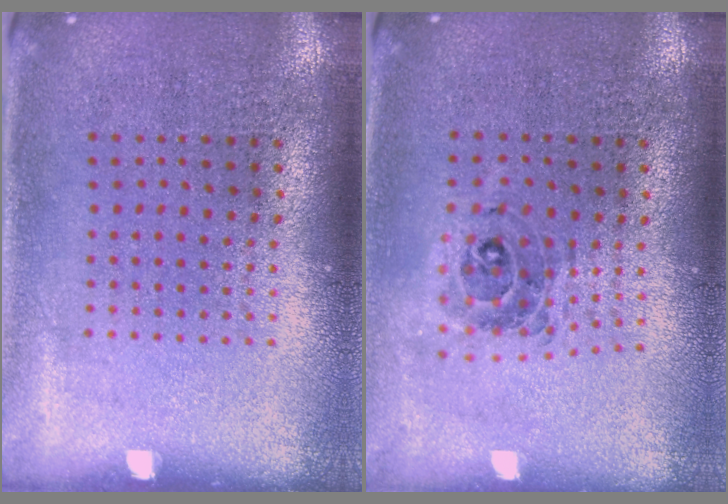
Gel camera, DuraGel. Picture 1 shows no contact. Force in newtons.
{"total": 0.7, "press": 0.7, "slide": 0.1}